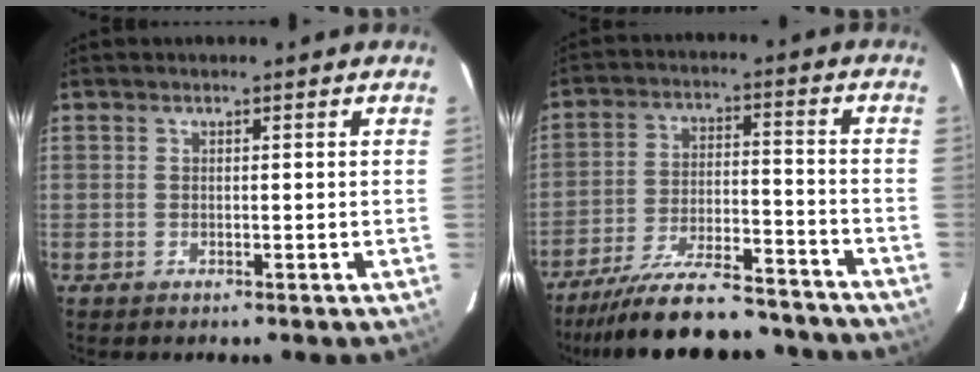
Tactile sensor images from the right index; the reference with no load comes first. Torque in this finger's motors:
{"motor_torque": [1.13, -1.01, 0.81, 0.20]}